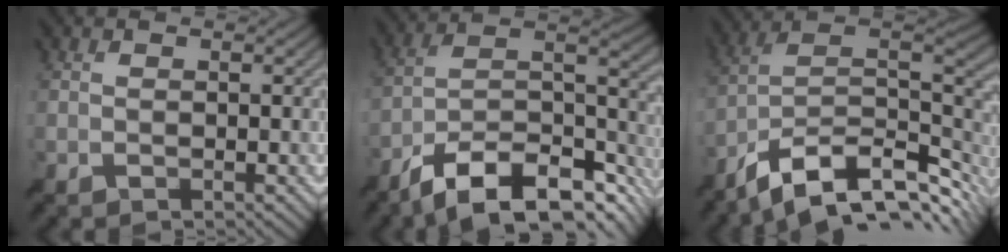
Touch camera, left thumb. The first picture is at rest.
{"total": 15.5, "force": [-10.7, 4.9, 10.0], "torque": [-0.210, -0.016, -0.168]}
{"total": 14.1, "force": [-7.3, 6.4, 10.2], "torque": [-0.225, -0.006, -0.125]}